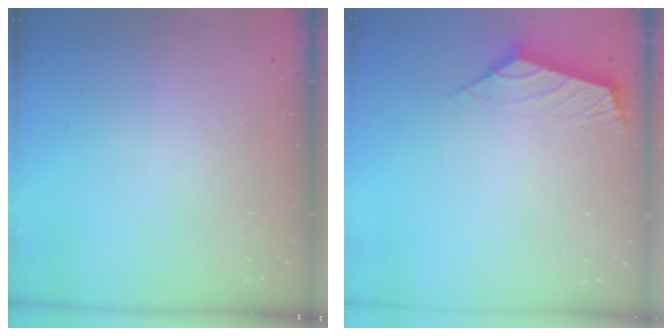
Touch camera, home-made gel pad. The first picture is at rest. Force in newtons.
{"total": 2.5, "press": 2.4, "slide": 0.7}